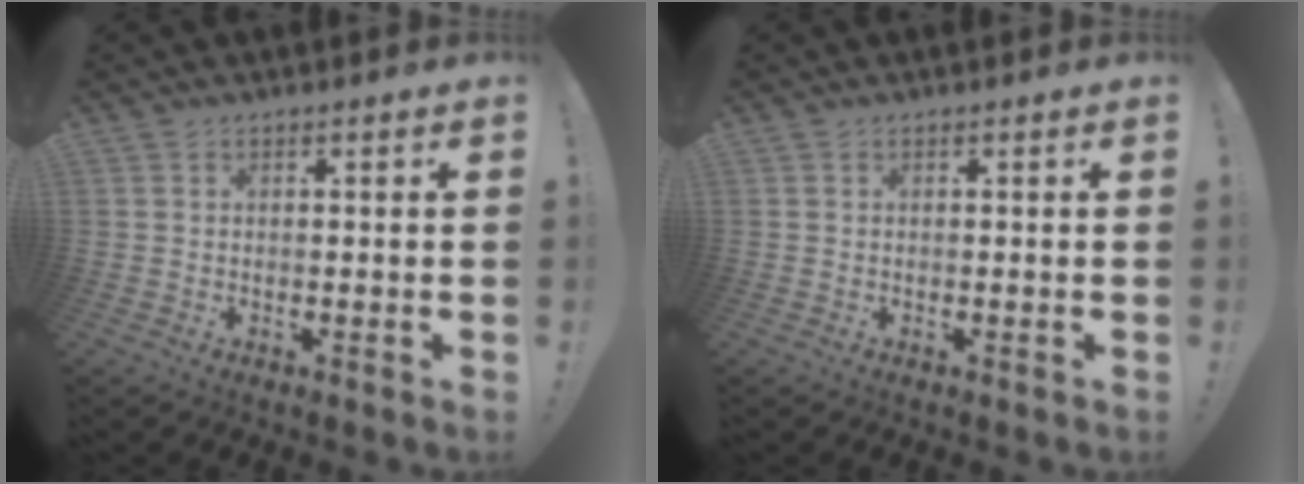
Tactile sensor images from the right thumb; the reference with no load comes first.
{"total": 0.0}